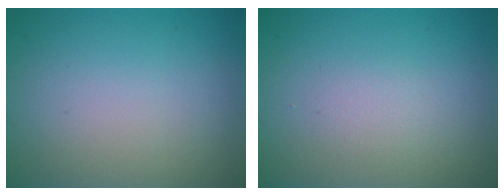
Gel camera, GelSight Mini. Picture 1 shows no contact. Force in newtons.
{"total": 1.2, "press": 1.2, "slide": 0.1}